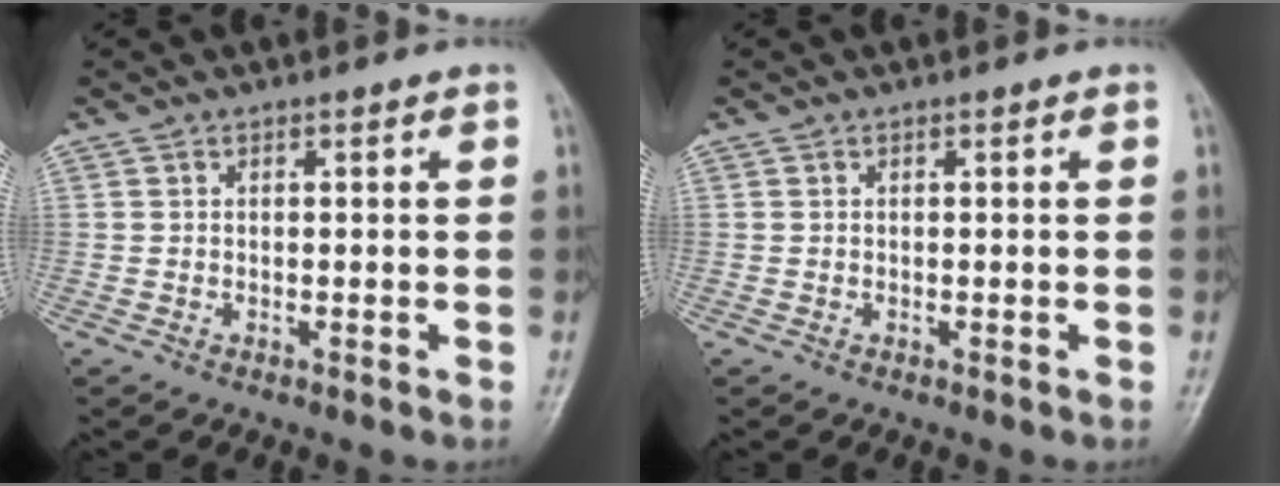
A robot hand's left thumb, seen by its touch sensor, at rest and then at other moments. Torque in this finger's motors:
{"motor_torque": [0.00, 0.00, 0.02, -0.02, 0.00]}